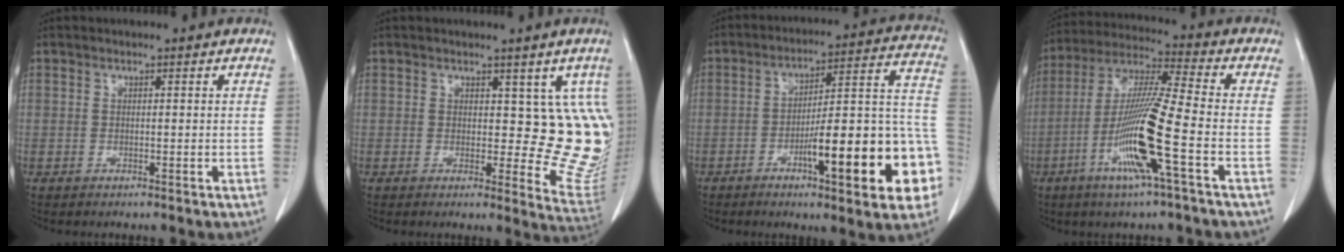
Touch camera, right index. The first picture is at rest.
{"total": 9.4, "force": [3.4, 5.1, 7.1], "torque": [-0.052, -0.018, 0.033]}
{"total": 20.0, "force": [-7.1, 3.0, 18.4], "torque": [-0.191, 0.026, -0.095]}
{"total": 14.4, "force": [-5.0, -0.6, 13.5], "torque": [-0.272, -0.014, -0.102]}